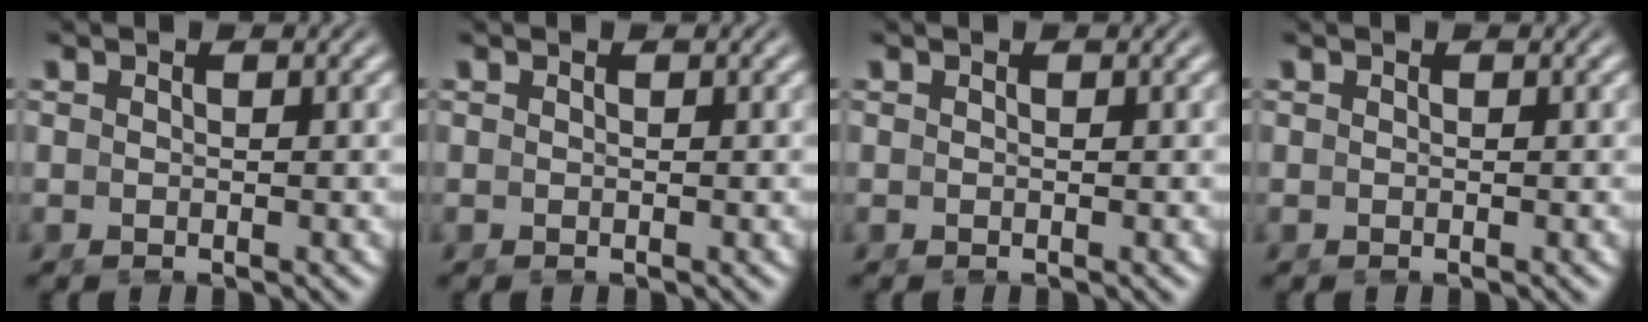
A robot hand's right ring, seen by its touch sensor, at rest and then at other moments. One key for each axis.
{"total": 0.0}
{"total": 0.0}
{"total": 0.0}